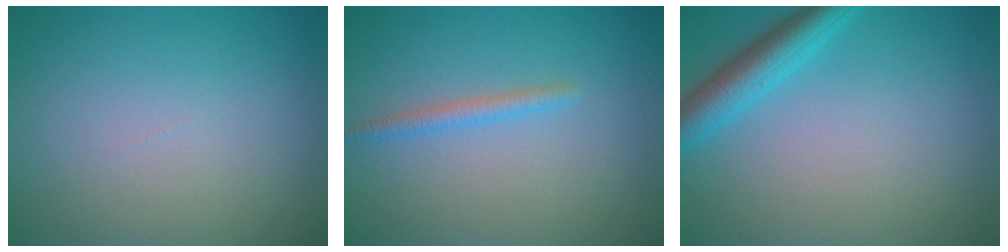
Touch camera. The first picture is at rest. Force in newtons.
{"total": 1.4, "press": 1.4, "slide": 0.0}
{"total": 3.9, "press": 3.9, "slide": 0.2}